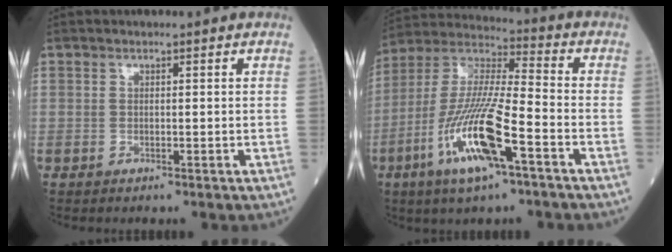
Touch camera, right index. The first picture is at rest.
{"total": 15.9, "force": [-6.7, 2.3, 14.3], "torque": [-0.294, -0.015, -0.127]}